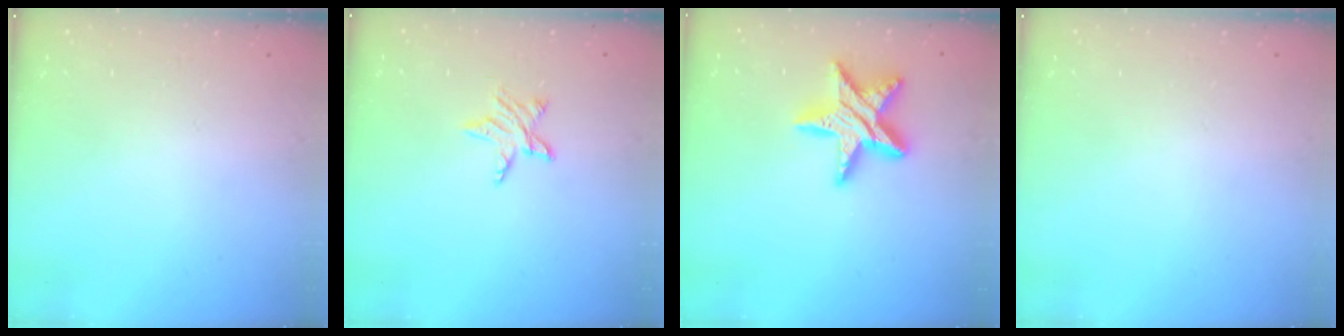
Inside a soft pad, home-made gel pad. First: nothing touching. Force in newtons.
{"total": 4.7, "press": 4.7, "slide": 0.4}
{"total": 14.9, "press": 14.8, "slide": 1.0}
{"total": 0.0}